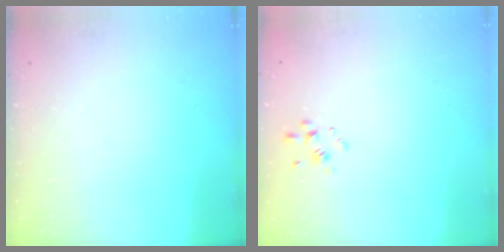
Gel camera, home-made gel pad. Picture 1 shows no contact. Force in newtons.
{"total": 2.2, "press": 2.0, "slide": 1.0}